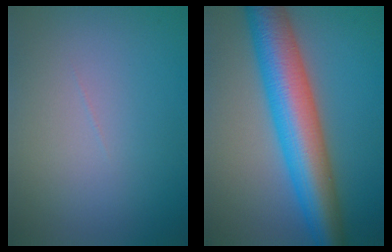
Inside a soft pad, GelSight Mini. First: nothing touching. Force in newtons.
{"total": 10.4, "press": 10.4, "slide": 0.2}